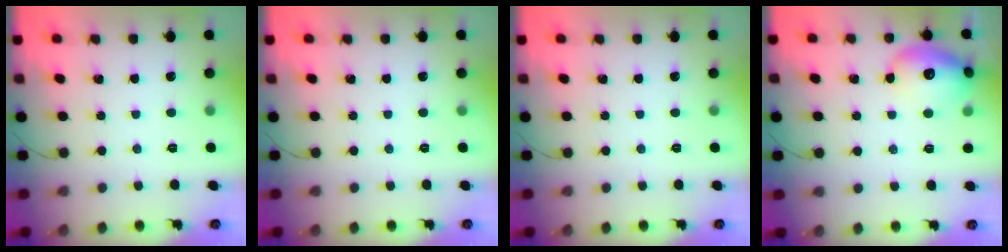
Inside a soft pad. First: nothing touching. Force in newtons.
{"total": 0.0}
{"total": 0.0}
{"total": 14.2, "press": 14.1, "slide": 1.5}